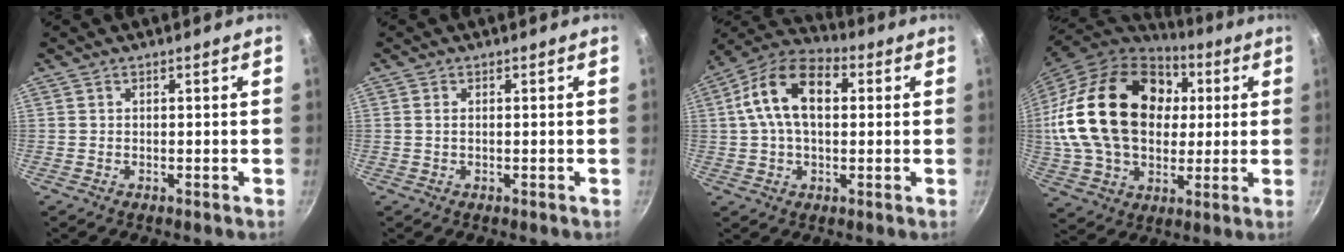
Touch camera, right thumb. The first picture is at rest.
{"total": 0.8, "force": [0.2, 0.3, 0.7], "torque": [-0.015, 0.000, 0.002]}
{"total": 14.6, "force": [2.6, 8.8, 11.3], "torque": [-0.181, 0.025, 0.027]}
{"total": 29.7, "force": [4.9, 20.7, 20.8], "torque": [-0.374, 0.019, 0.093]}